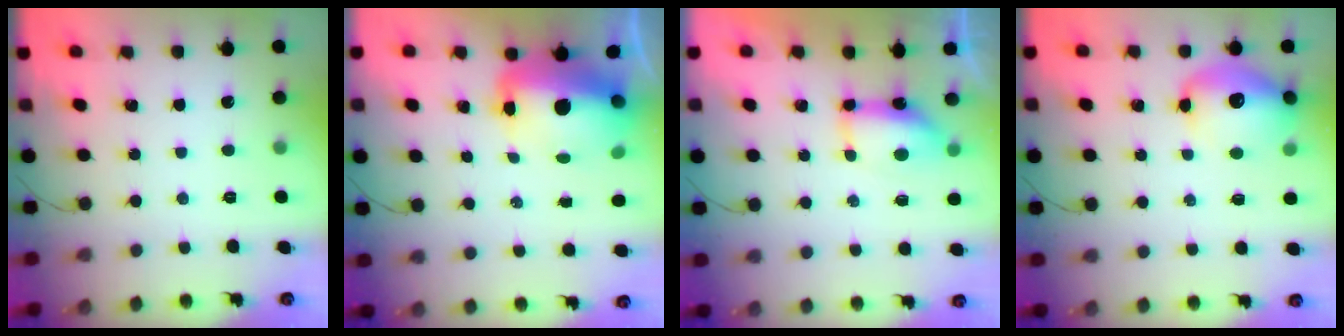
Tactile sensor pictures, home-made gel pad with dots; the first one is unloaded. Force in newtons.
{"total": 15.8, "press": 15.5, "slide": 3.5}
{"total": 7.3, "press": 7.3, "slide": 0.6}
{"total": 13.0, "press": 12.5, "slide": 3.7}